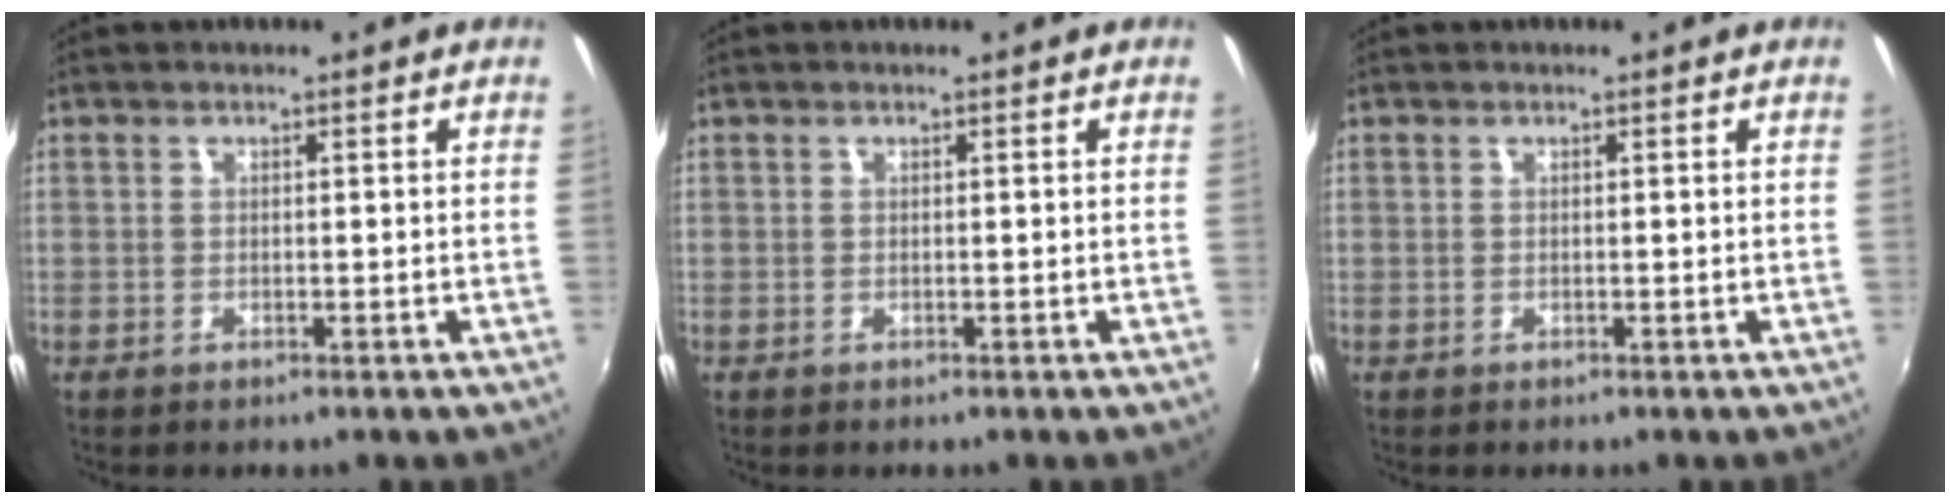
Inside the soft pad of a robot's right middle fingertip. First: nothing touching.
{"total": 0.0}
{"total": 0.0}